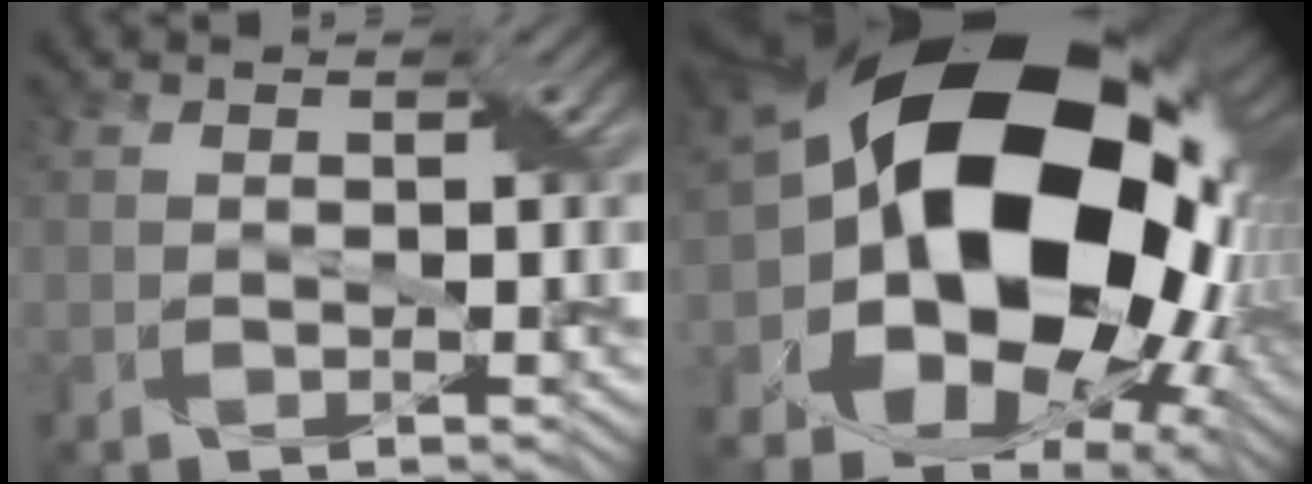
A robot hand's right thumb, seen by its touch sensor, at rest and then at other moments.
{"total": 22.3, "force": [2.0, 16.0, 15.3], "torque": [-0.289, -0.033, 0.050]}